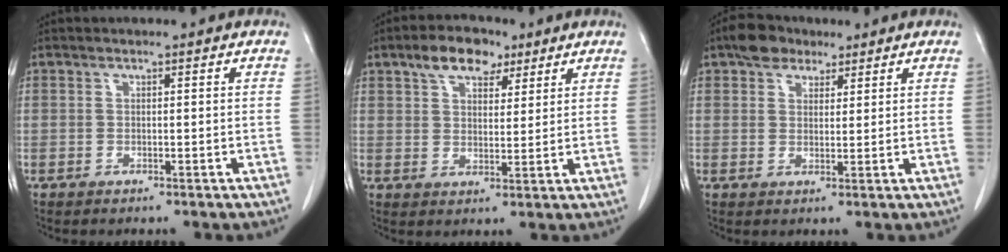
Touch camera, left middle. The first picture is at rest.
{"total": 7.5, "force": [4.7, 3.9, 4.2], "torque": [-0.069, 0.018, 0.081]}
{"total": 4.8, "force": [3.3, 3.0, 1.8], "torque": [-0.034, 0.015, 0.060]}